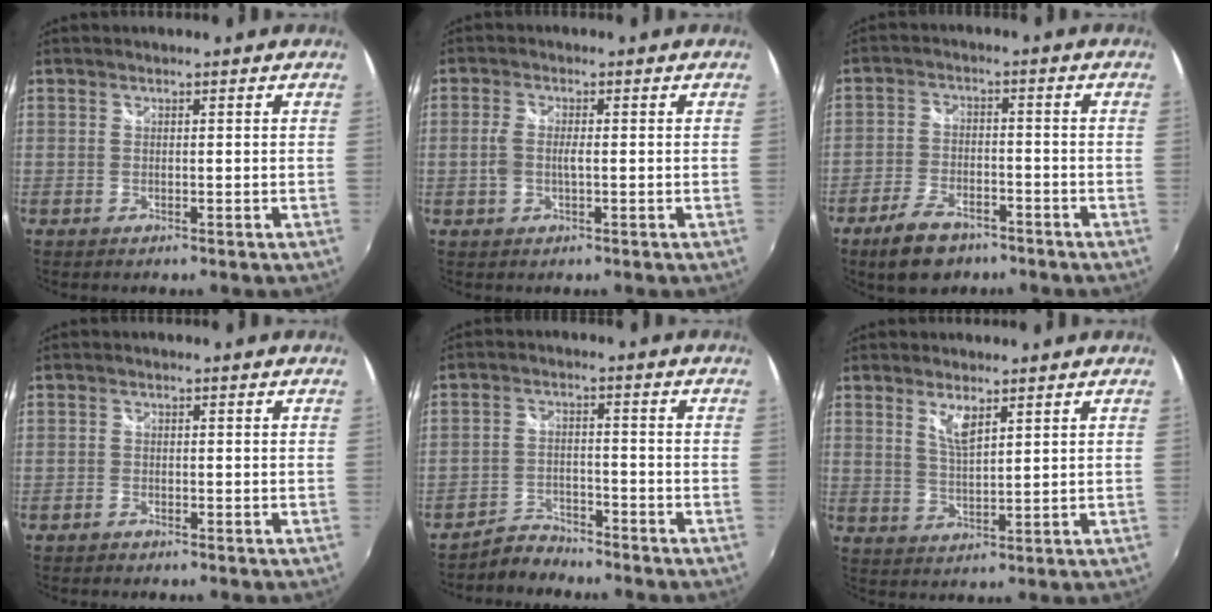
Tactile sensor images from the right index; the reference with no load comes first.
{"total": 3.4, "force": [-0.5, 1.5, 3.0], "torque": [-0.062, -0.002, -0.008]}
{"total": 8.5, "force": [-6.0, 4.3, 4.2], "torque": [-0.108, -0.001, -0.103]}
{"total": 1.2, "force": [-1.1, 0.6, 0.1], "torque": [-0.007, 0.000, -0.022]}
{"total": 5.0, "force": [-4.8, 1.3, 0.4], "torque": [-0.018, 0.010, -0.088]}
{"total": 4.0, "force": [2.3, 1.0, 3.1], "torque": [-0.059, -0.006, 0.043]}